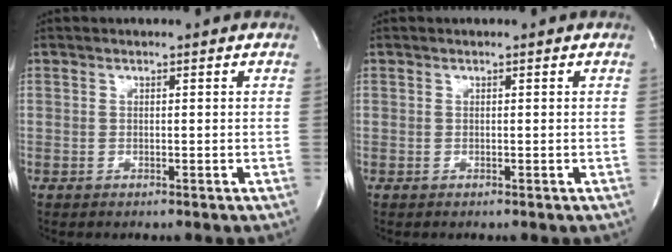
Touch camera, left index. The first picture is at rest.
{"total": 0.0}